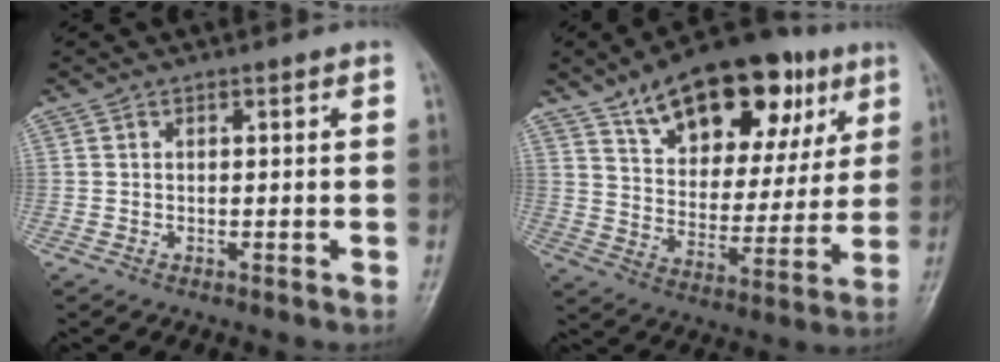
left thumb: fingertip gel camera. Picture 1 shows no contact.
{"total": 24.2, "force": [13.1, 12.4, 16.2], "torque": [-0.206, -0.019, 0.208]}